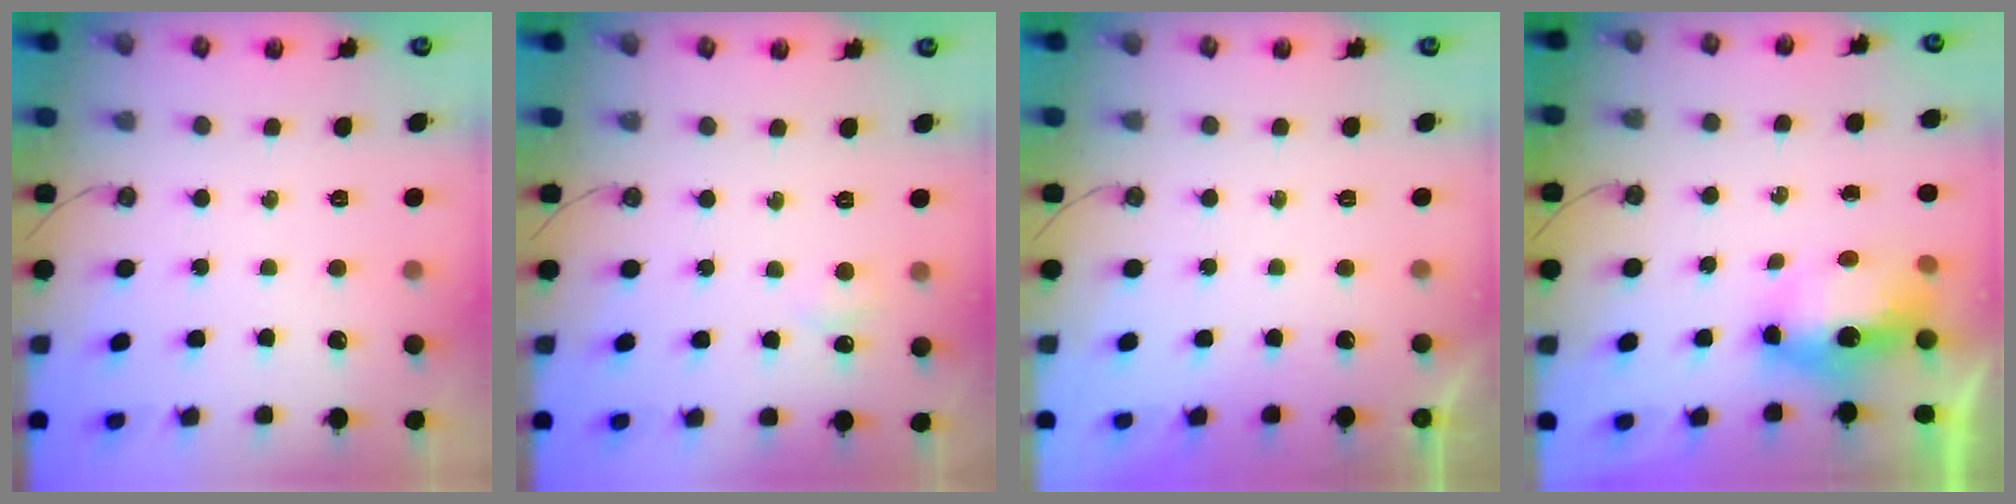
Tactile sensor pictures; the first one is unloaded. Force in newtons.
{"total": 5.5, "press": 5.4, "slide": 0.8}
{"total": 0.0}
{"total": 8.2, "press": 8.1, "slide": 0.9}